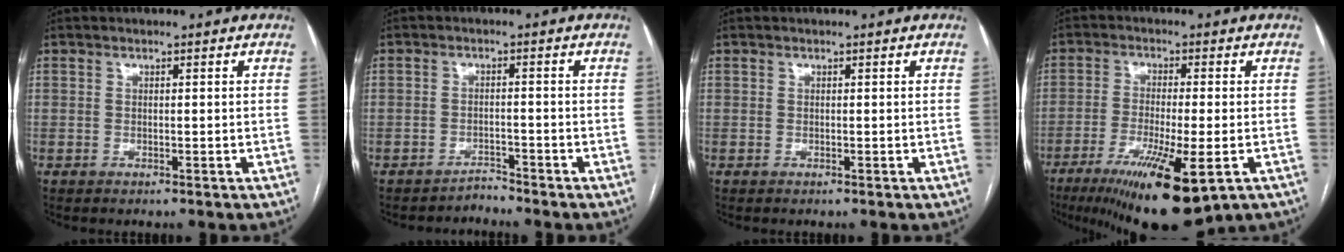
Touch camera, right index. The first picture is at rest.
{"total": 1.9, "force": [-1.8, 0.1, -0.5], "torque": [0.018, -0.007, -0.030]}
{"total": 0.0}
{"total": 15.4, "force": [-8.2, 2.8, 12.7], "torque": [-0.186, -0.038, -0.124]}